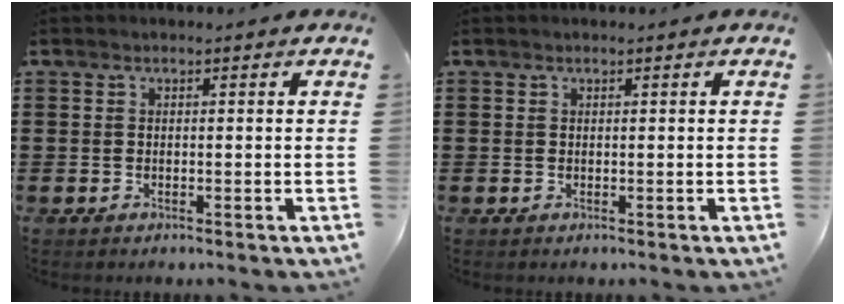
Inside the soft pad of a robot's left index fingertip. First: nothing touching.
{"total": 0.0}